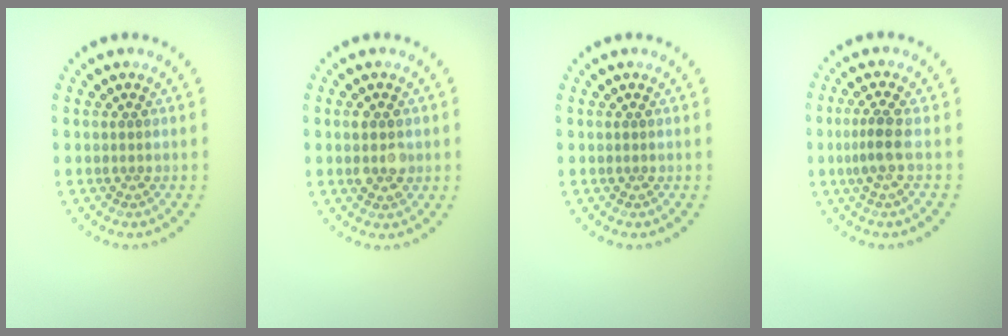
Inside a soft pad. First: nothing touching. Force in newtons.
{"total": 2.1, "press": 2.1, "slide": 0.2}
{"total": 0.0}
{"total": 2.3, "press": 1.6, "slide": 1.5}